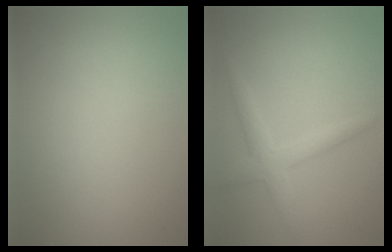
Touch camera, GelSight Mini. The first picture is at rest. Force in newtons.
{"total": 2.7, "press": 2.7, "slide": 0.2}